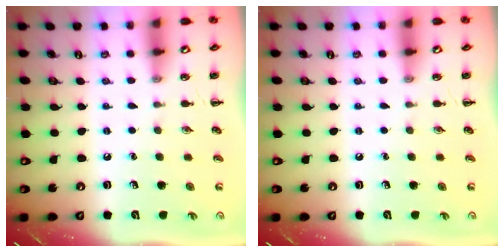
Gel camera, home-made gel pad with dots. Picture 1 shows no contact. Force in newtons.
{"total": 0.0}